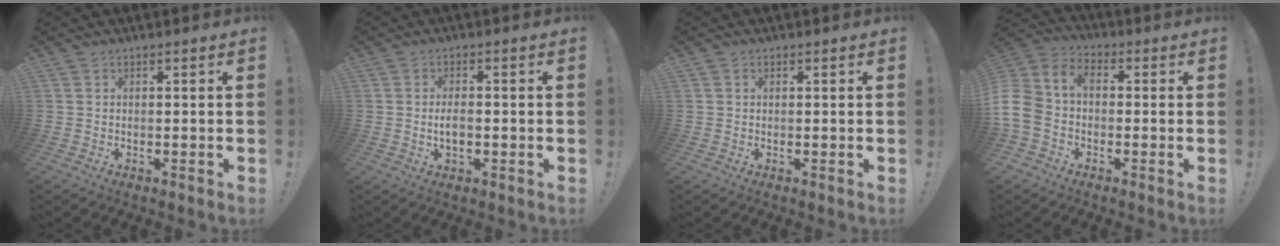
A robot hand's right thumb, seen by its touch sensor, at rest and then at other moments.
{"total": 3.8, "force": [-0.7, 1.9, 3.3], "torque": [-0.049, -0.002, -0.016]}
{"total": 0.5, "force": [0.1, 0.5, 0.0], "torque": [0.003, 0.001, 0.001]}
{"total": 11.0, "force": [-1.9, 8.0, 7.4], "torque": [-0.163, 0.018, -0.034]}